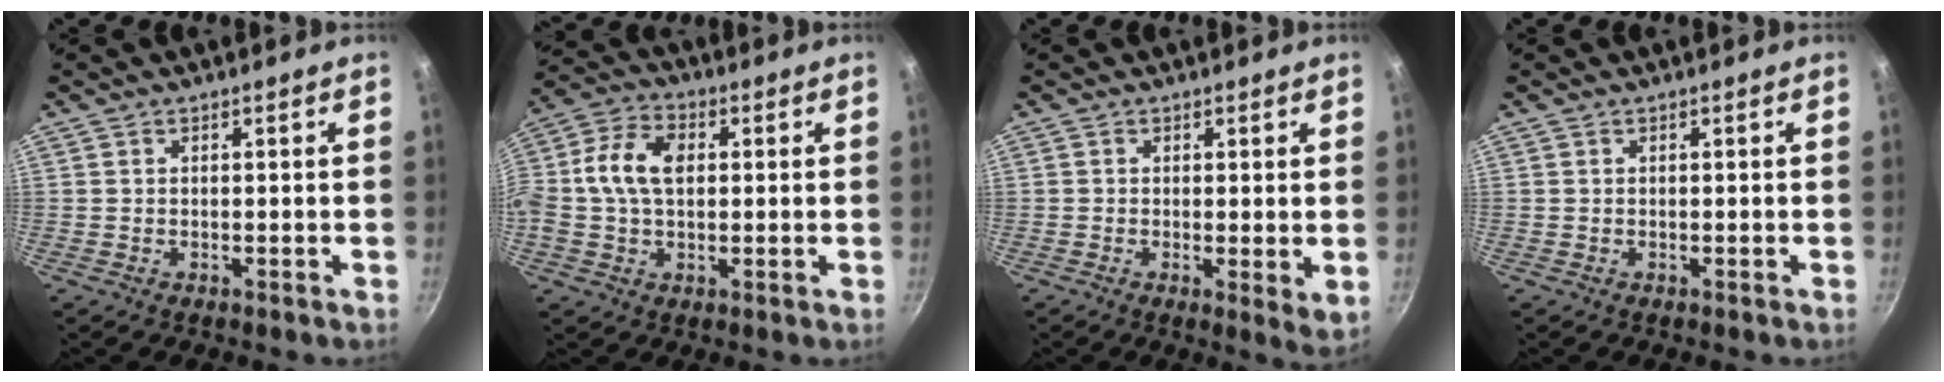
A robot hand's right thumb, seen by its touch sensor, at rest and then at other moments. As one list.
[{"total": 11.1, "force": [1.1, 7.3, 8.3], "torque": [-0.150, 0.022, 0.003]}, {"total": 3.9, "force": [0.3, 1.3, 3.7], "torque": [-0.053, -0.016, 0.002]}, {"total": 0.0}]